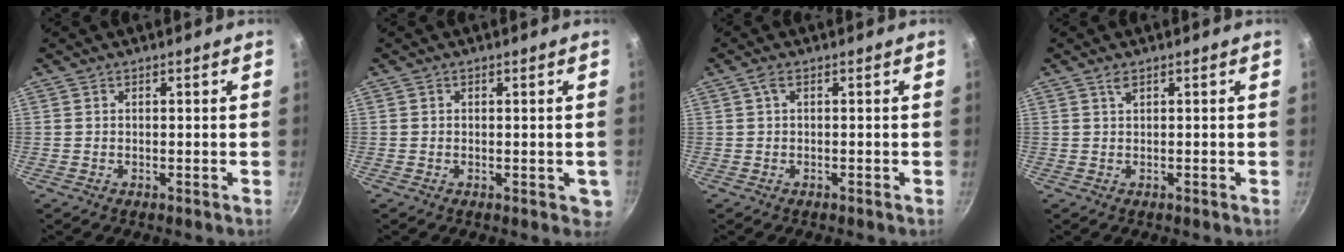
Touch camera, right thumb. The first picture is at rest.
{"total": 2.4, "force": [-0.2, 1.6, 1.7], "torque": [-0.014, -0.001, -0.001]}
{"total": 1.3, "force": [-0.1, 0.5, 1.2], "torque": [-0.029, 0.004, -0.002]}
{"total": 1.0, "force": [0.4, 0.3, 0.8], "torque": [-0.013, 0.003, 0.008]}